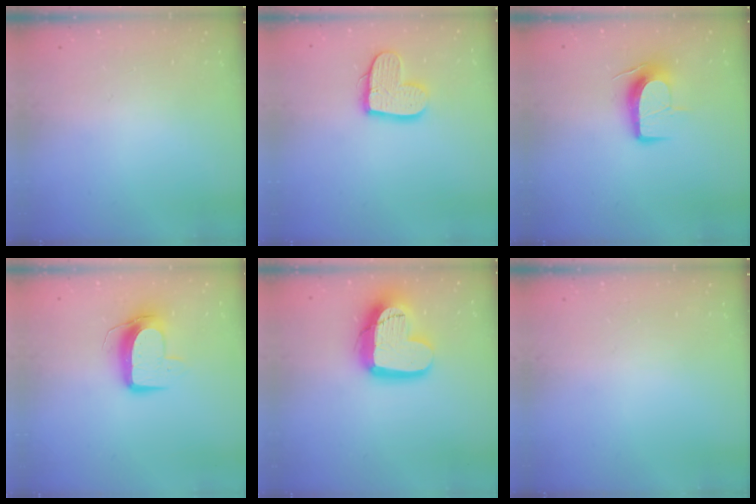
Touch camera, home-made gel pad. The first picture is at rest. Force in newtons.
{"total": 12.6, "press": 12.6, "slide": 0.8}
{"total": 10.5, "press": 10.5, "slide": 0.9}
{"total": 10.2, "press": 10.2, "slide": 0.2}
{"total": 17.1, "press": 17.0, "slide": 1.5}
{"total": 0.0}